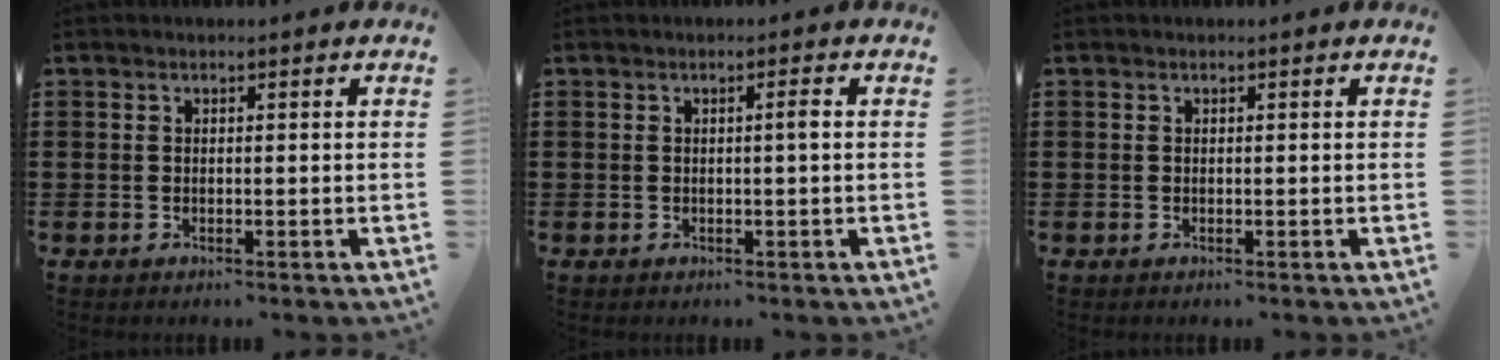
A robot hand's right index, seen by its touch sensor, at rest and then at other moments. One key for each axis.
{"total": 1.2, "fx": 0.0, "fy": -0.2, "fz": 1.2, "tx": -0.021, "ty": 0.000, "tz": -0.003}
{"total": 0.0}